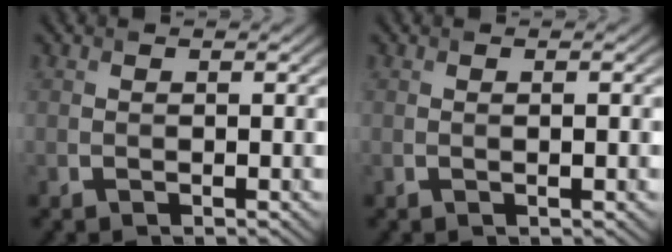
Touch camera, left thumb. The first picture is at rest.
{"total": 0.9, "force": [0.1, 0.2, 0.9], "torque": [-0.014, 0.002, -0.001]}